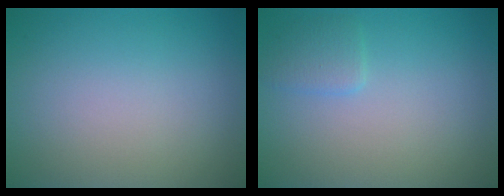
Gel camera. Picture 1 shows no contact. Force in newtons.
{"total": 1.4, "press": 1.4, "slide": 0.0}